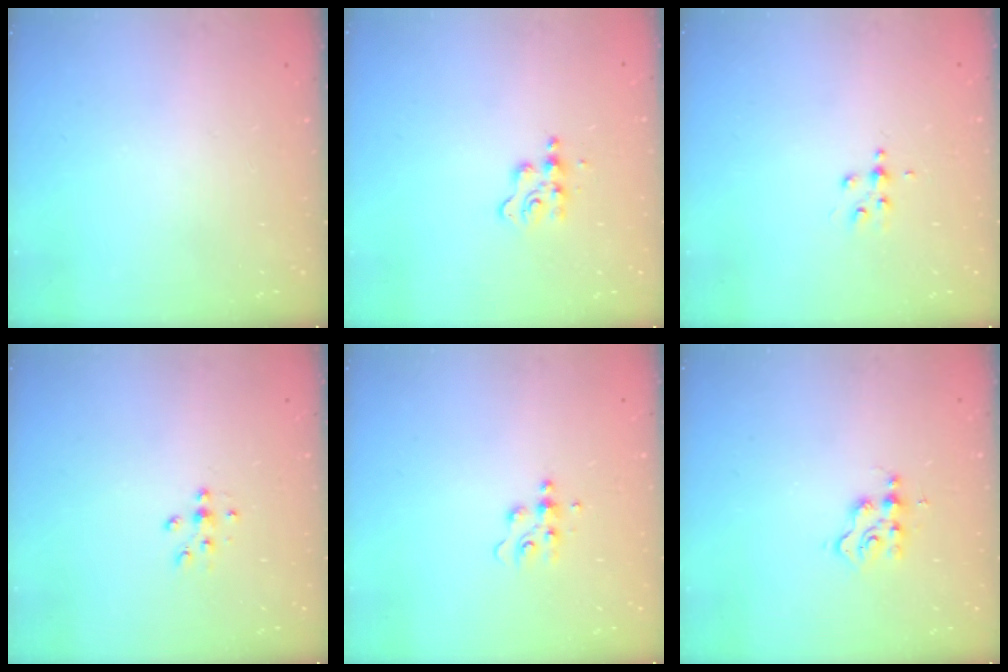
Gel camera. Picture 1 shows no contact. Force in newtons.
{"total": 6.1, "press": 6.0, "slide": 0.6}
{"total": 4.4, "press": 3.9, "slide": 2.0}
{"total": 5.8, "press": 5.6, "slide": 1.5}
{"total": 5.1, "press": 5.1, "slide": 0.5}
{"total": 2.6, "press": 2.5, "slide": 0.7}